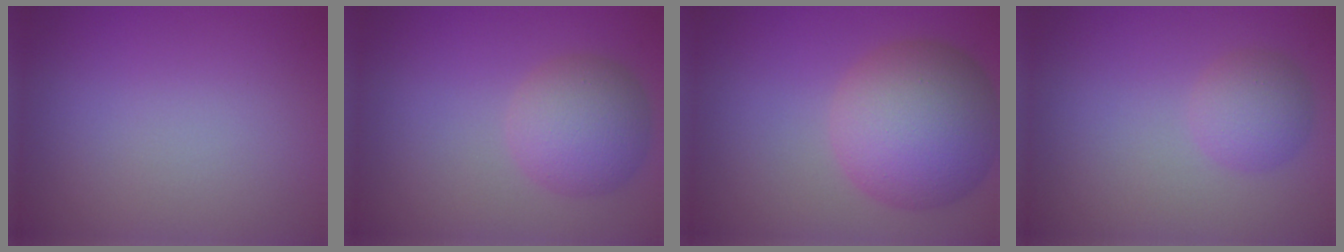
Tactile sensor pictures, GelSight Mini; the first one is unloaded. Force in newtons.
{"total": 4.8, "press": 4.8, "slide": 0.2}
{"total": 9.2, "press": 9.2, "slide": 0.4}
{"total": 2.6, "press": 2.6, "slide": 0.1}